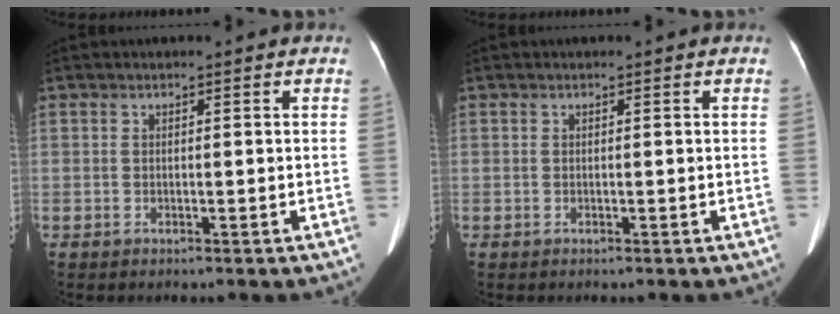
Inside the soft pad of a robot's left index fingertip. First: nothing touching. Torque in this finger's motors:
{"motor_torque": [0.00, 0.00, 0.00, 0.00]}